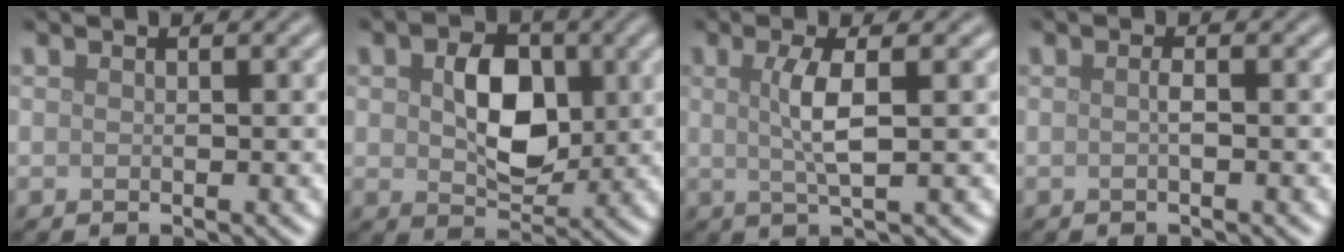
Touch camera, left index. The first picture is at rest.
{"total": 5.5, "force": [0.6, 3.6, 4.1], "torque": [-0.077, -0.002, 0.011]}
{"total": 3.2, "force": [0.4, 0.6, 3.1], "torque": [-0.064, 0.001, 0.007]}
{"total": 0.7, "force": [-0.1, 0.0, 0.7], "torque": [-0.015, 0.001, -0.003]}